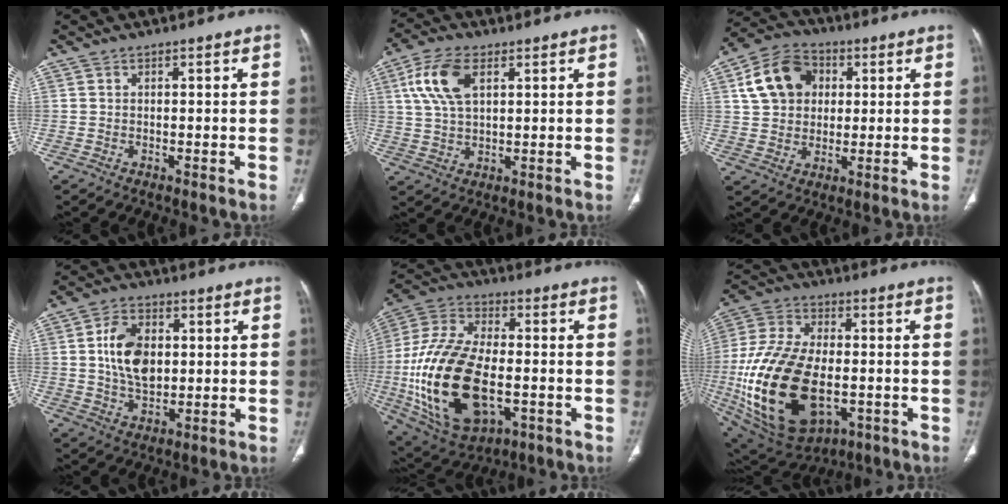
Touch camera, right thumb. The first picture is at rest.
{"total": 9.7, "force": [3.5, 5.0, 7.5], "torque": [-0.155, 0.002, 0.069]}
{"total": 12.5, "force": [3.3, 9.8, 7.0], "torque": [-0.107, 0.009, 0.051]}
{"total": 10.3, "force": [1.3, 6.8, 7.7], "torque": [-0.122, -0.004, 0.029]}
{"total": 25.9, "force": [-4.8, 14.3, 21.0], "torque": [-0.424, 0.007, -0.065]}
{"total": 27.7, "force": [-5.3, 16.1, 21.9], "torque": [-0.442, -0.004, -0.067]}